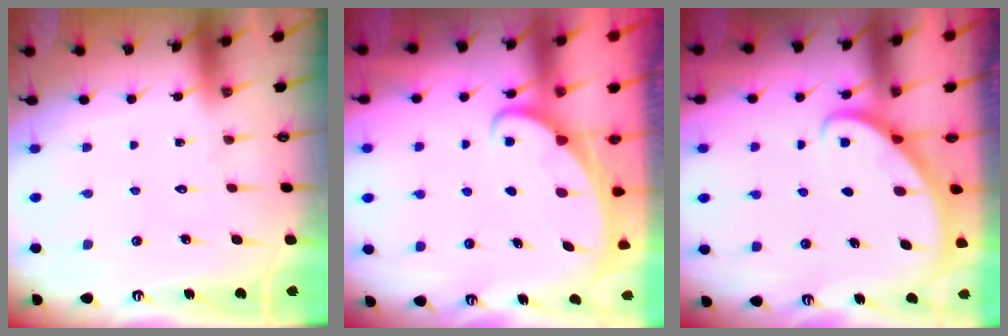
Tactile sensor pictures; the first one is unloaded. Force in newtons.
{"total": 2.4, "press": 2.4, "slide": 0.3}
{"total": 2.7, "press": 2.7, "slide": 0.2}